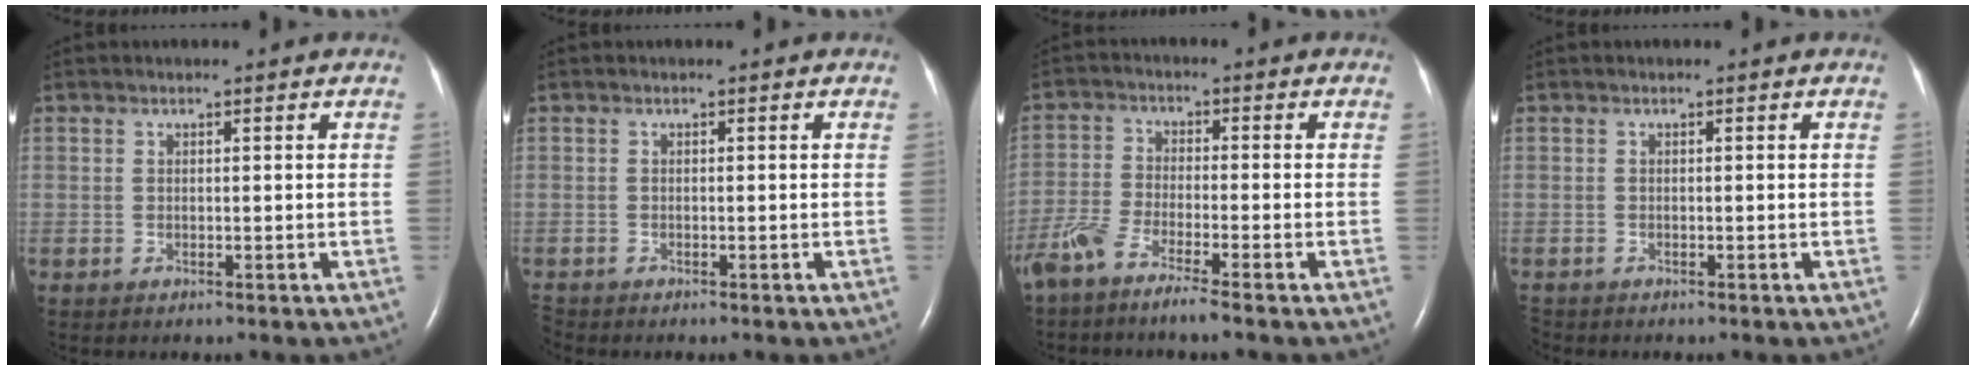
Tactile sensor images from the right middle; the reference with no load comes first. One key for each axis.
{"total": 1.0, "fx": -1.0, "fy": 0.1, "fz": 0.0, "tx": -0.002, "ty": -0.004, "tz": -0.017}
{"total": 5.9, "fx": -4.6, "fy": -0.1, "fz": 3.7, "tx": -0.086, "ty": -0.014, "tz": -0.099}
{"total": 0.9, "fx": -0.8, "fy": 0.3, "fz": 0.0, "tx": -0.004, "ty": -0.003, "tz": -0.014}